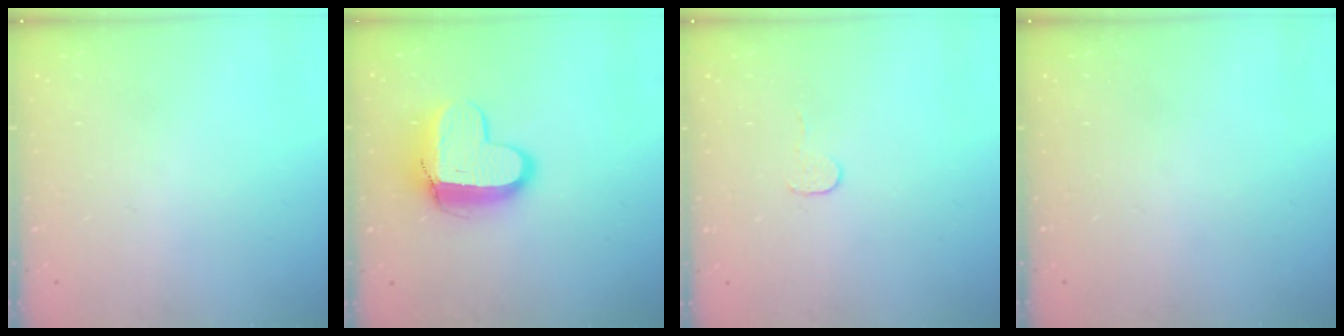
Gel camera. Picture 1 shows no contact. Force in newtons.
{"total": 12.7, "press": 12.7, "slide": 1.1}
{"total": 3.4, "press": 3.4, "slide": 0.3}
{"total": 0.0}